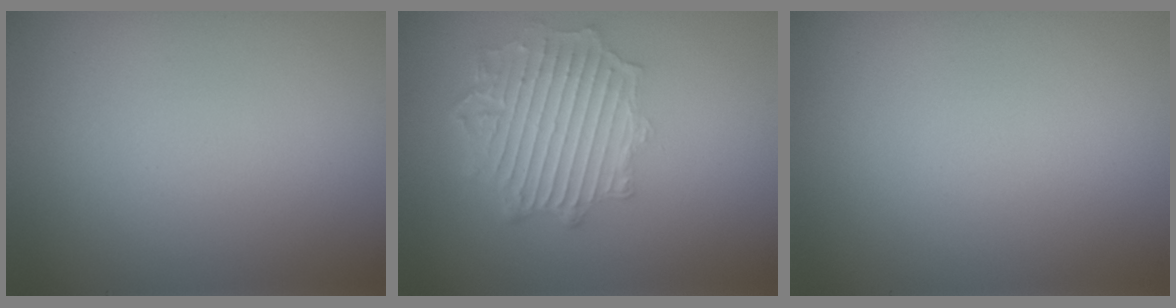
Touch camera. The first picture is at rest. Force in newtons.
{"total": 6.3, "press": 4.7, "slide": 4.2}
{"total": 0.0}